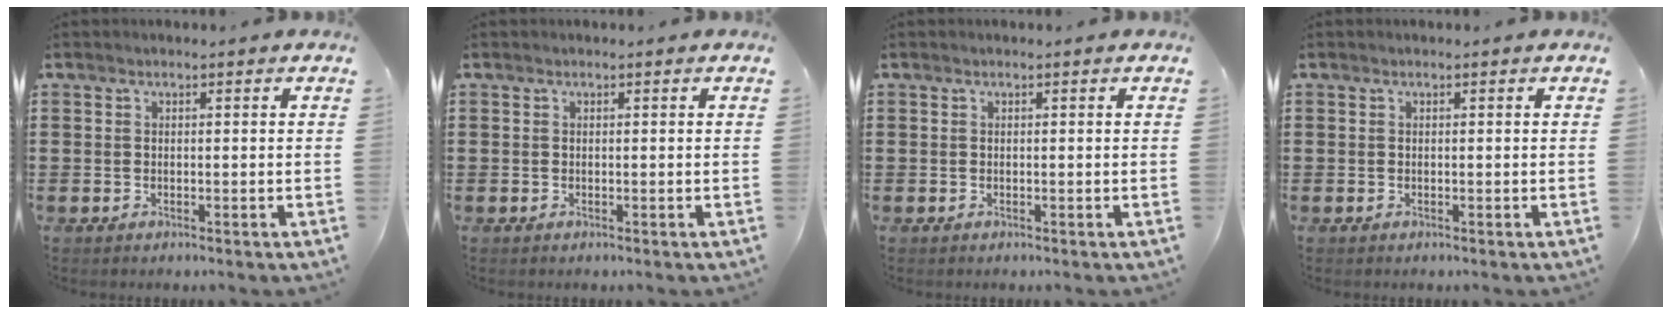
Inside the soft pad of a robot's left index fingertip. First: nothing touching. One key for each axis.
{"total": 0.0}
{"total": 0.0}
{"total": 0.0}